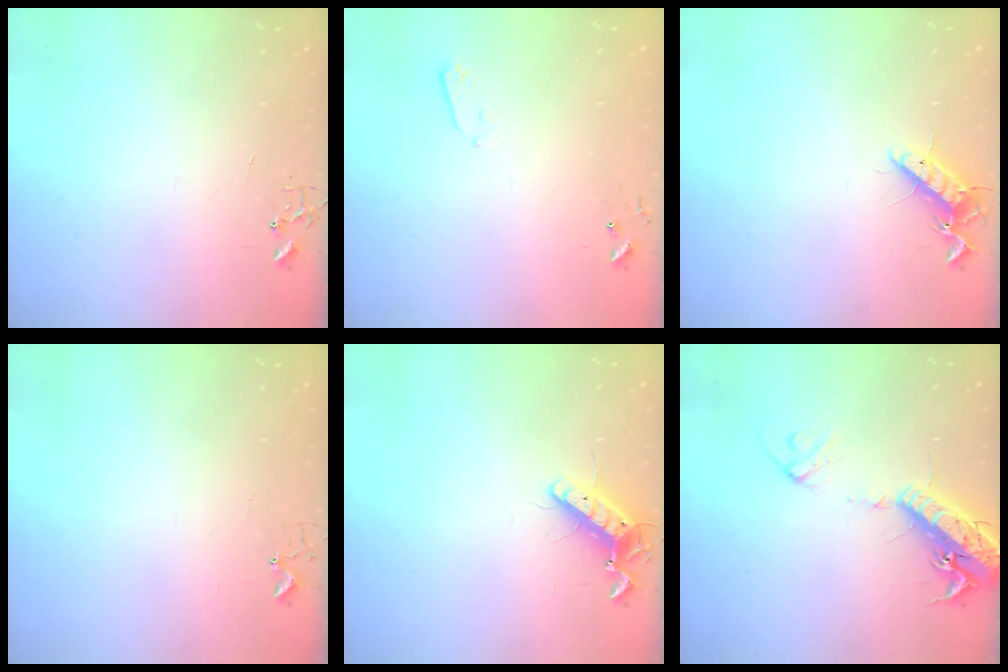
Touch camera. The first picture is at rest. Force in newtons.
{"total": 3.7, "press": 3.6, "slide": 0.8}
{"total": 12.1, "press": 11.9, "slide": 2.0}
{"total": 3.8, "press": 3.8, "slide": 0.3}
{"total": 11.6, "press": 11.5, "slide": 1.5}
{"total": 17.8, "press": 17.4, "slide": 3.8}